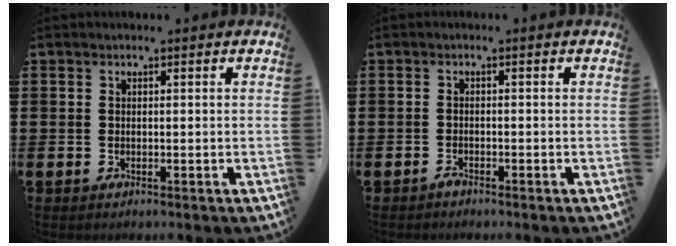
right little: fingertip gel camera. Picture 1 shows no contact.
{"total": 0.8, "force": [-0.8, 0.1, 0.1], "torque": [-0.005, -0.003, -0.015]}